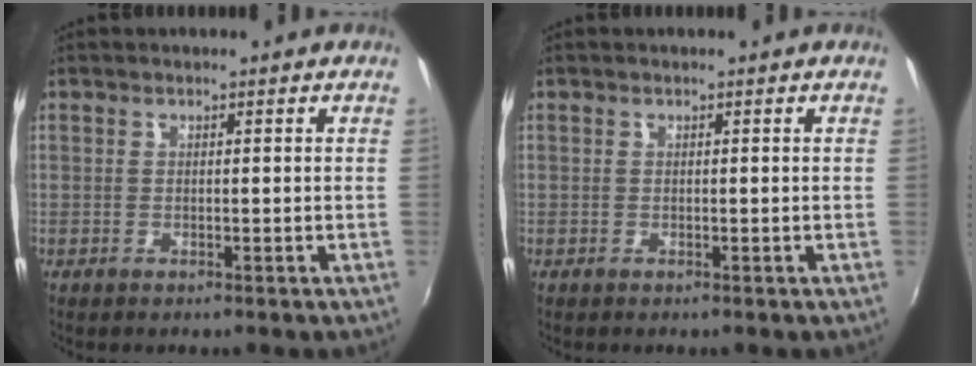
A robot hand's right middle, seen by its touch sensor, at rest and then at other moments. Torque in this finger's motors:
{"motor_torque": [0.00, 0.00, 0.00, 0.01]}